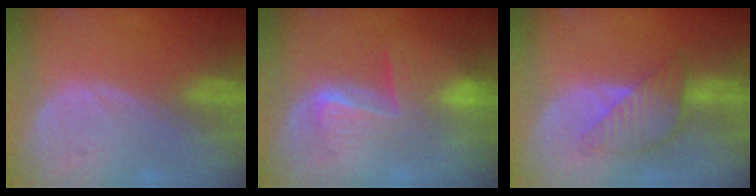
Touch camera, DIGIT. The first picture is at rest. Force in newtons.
{"total": 6.5, "press": 6.4, "slide": 1.2}
{"total": 6.2, "press": 6.2, "slide": 0.4}